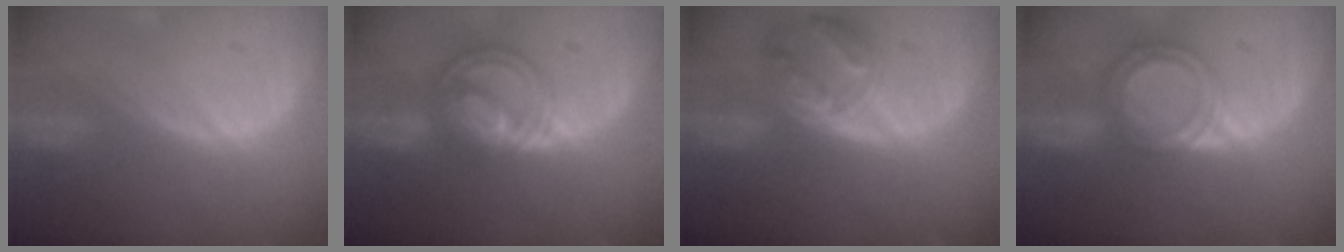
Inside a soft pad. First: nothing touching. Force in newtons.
{"total": 7.4, "press": 7.3, "slide": 0.4}
{"total": 8.1, "press": 7.0, "slide": 4.0}
{"total": 6.6, "press": 5.9, "slide": 3.0}